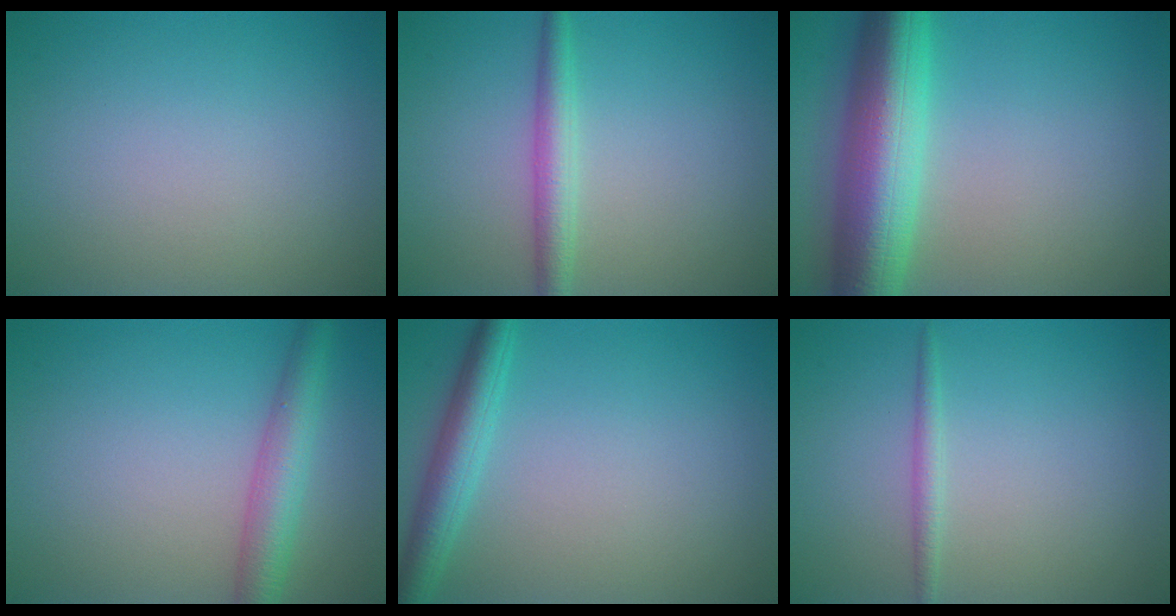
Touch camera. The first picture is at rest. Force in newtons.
{"total": 2.7, "press": 2.7, "slide": 0.1}
{"total": 9.9, "press": 9.9, "slide": 0.2}
{"total": 4.1, "press": 4.1, "slide": 0.1}
{"total": 3.6, "press": 3.6, "slide": 0.1}
{"total": 1.2, "press": 1.2, "slide": 0.0}